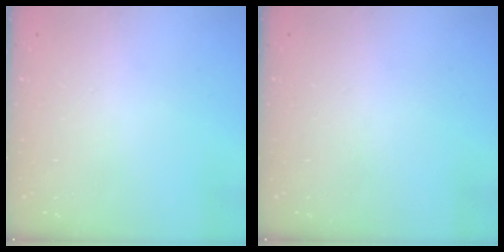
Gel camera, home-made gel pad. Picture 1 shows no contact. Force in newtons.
{"total": 0.0}